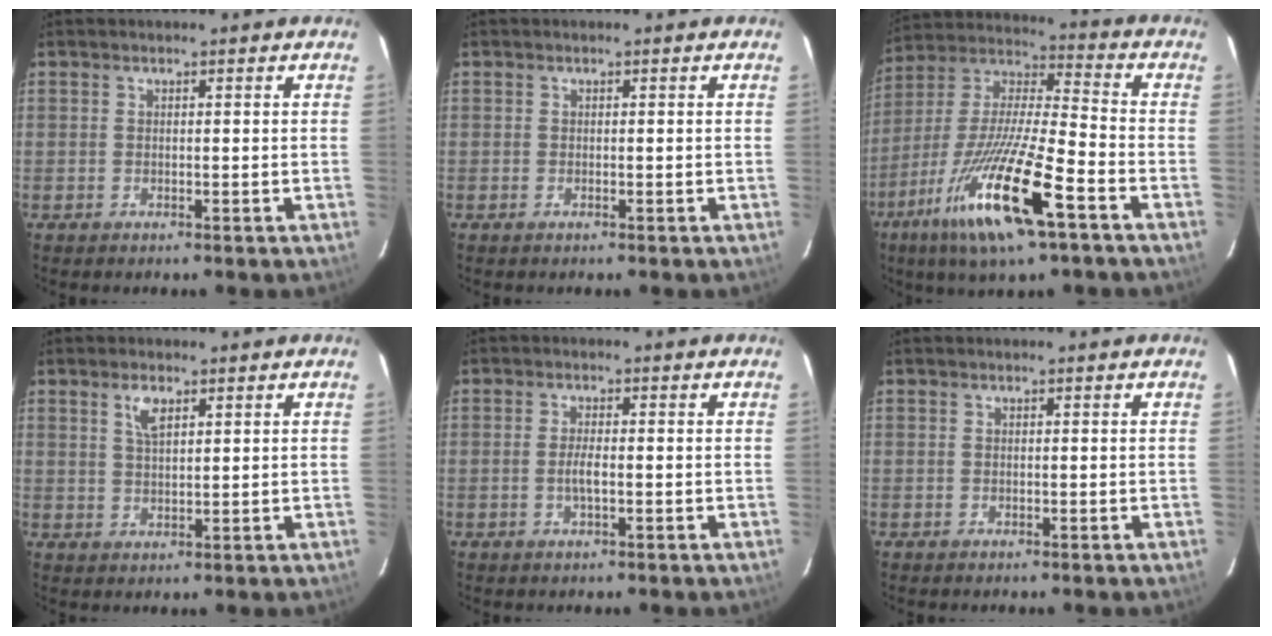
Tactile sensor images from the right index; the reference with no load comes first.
{"total": 0.0}
{"total": 21.2, "force": [-11.1, 3.6, 17.7], "torque": [-0.352, -0.044, -0.214]}
{"total": 3.5, "force": [1.9, 1.5, 2.6], "torque": [-0.048, 0.004, 0.037]}
{"total": 2.4, "force": [-0.6, 0.4, 2.3], "torque": [-0.045, -0.002, -0.012]}
{"total": 0.0}